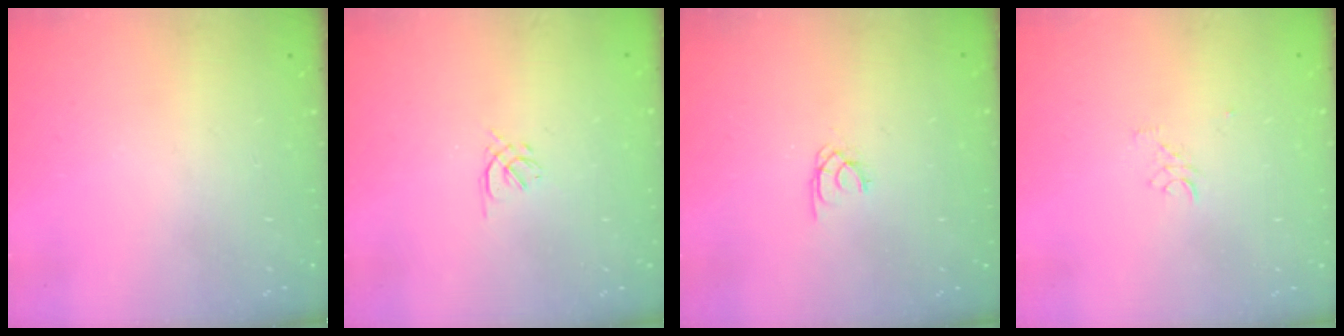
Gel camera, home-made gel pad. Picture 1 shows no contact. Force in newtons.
{"total": 1.6, "press": 1.5, "slide": 0.5}
{"total": 1.5, "press": 1.4, "slide": 0.2}
{"total": 2.6, "press": 2.6, "slide": 0.1}